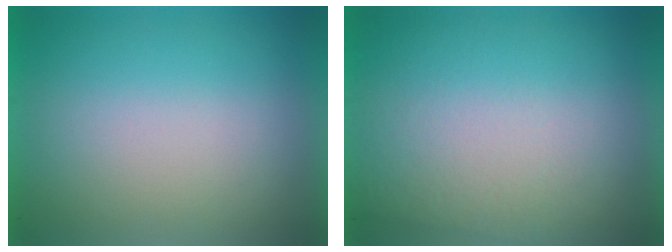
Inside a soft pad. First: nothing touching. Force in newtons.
{"total": 3.2}